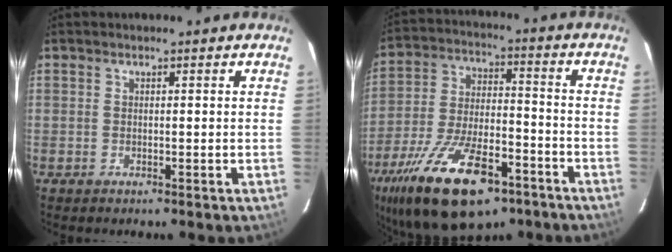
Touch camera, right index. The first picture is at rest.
{"total": 23.9, "force": [-14.5, 10.3, 16.1], "torque": [-0.318, -0.030, -0.231]}